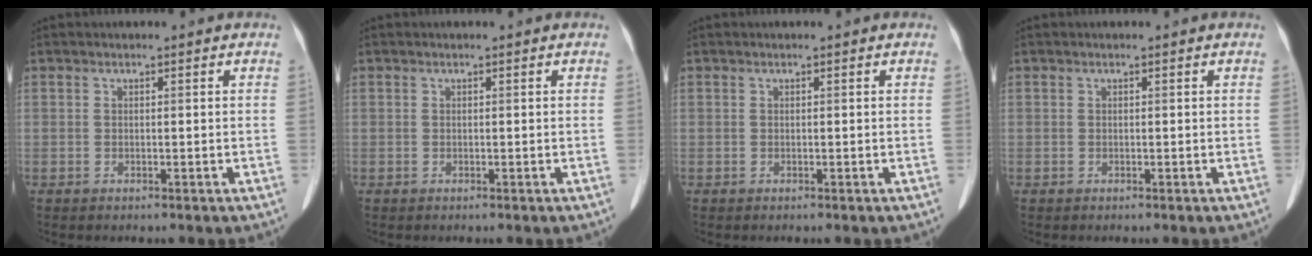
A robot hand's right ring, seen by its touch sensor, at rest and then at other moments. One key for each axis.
{"total": 0.0}
{"total": 0.0}
{"total": 0.0}